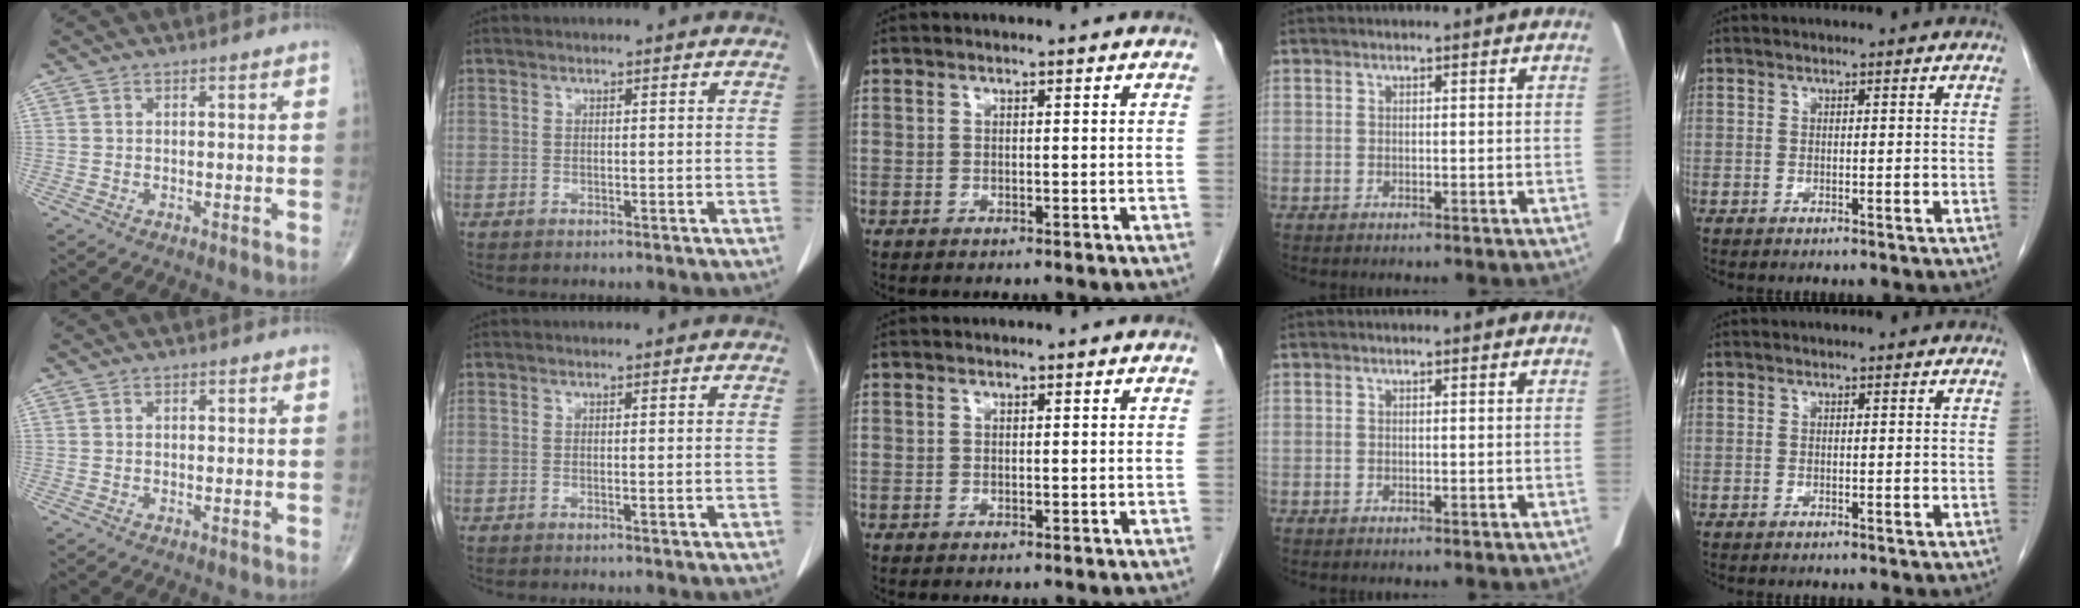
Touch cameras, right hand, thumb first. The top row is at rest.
{"thumb": {"total": 0.6, "force": [0.1, 0.3, 0.4], "torque": [-0.008, 0.001, 0.002]}, "index": {"total": 1.1, "force": [-0.3, 0.1, 1.0], "torque": [-0.017, -0.002, -0.001]}}